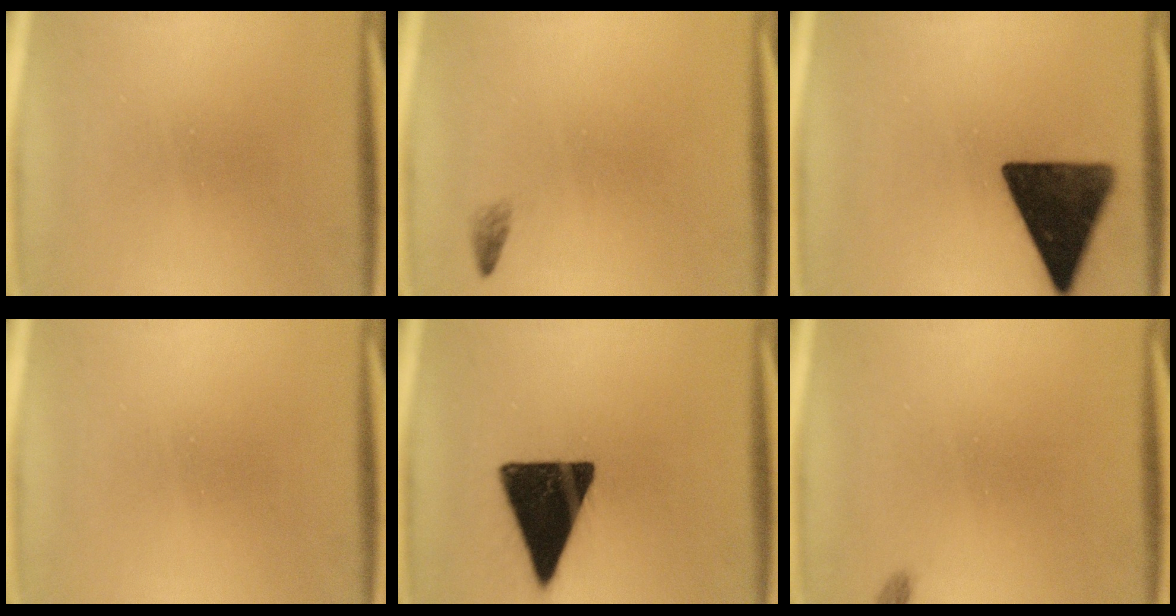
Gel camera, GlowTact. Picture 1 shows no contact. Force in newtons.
{"total": 0.8}
{"total": 14.0}
{"total": 0.0}
{"total": 17.6}
{"total": 1.1}